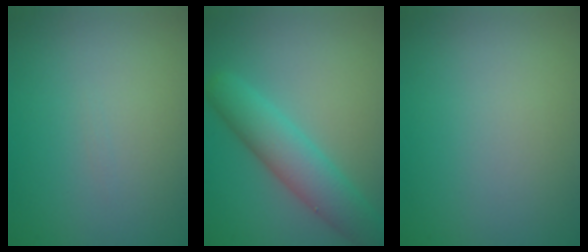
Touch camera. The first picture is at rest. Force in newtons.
{"total": 5.1, "press": 5.1, "slide": 0.3}
{"total": 0.0}